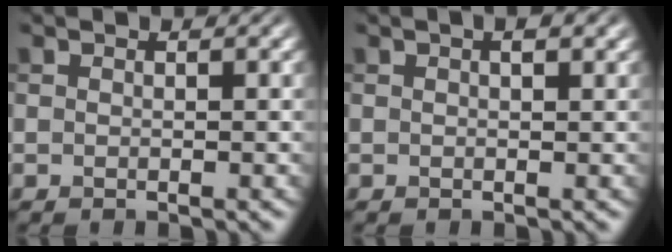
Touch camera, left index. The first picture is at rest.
{"total": 1.5, "force": [0.9, 0.4, 1.1], "torque": [-0.004, 0.000, 0.011]}